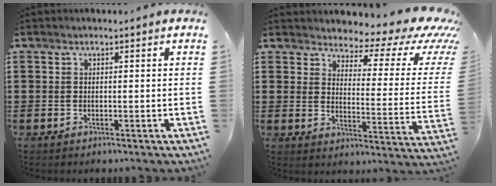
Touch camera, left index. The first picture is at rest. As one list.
[{"total": 5.0, "force": [4.1, 1.5, 2.4], "torque": [-0.053, -0.033, 0.065]}]